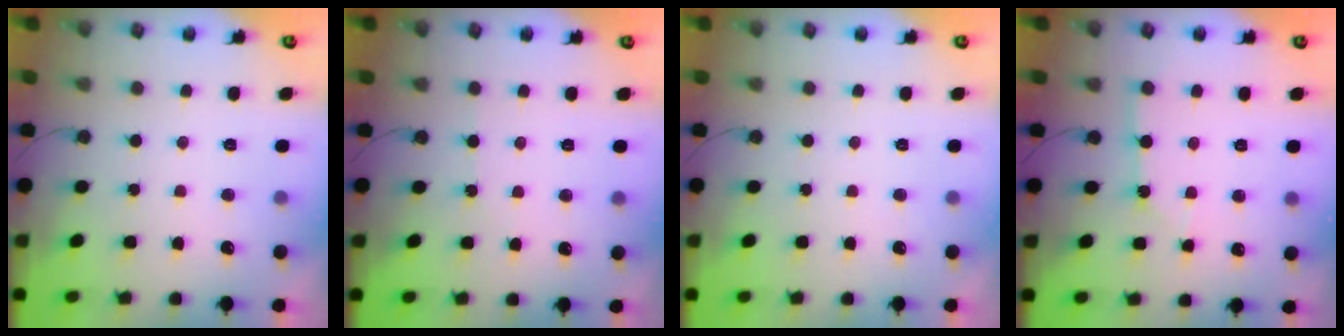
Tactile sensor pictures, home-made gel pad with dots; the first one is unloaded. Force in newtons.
{"total": 2.3, "press": 2.3, "slide": 0.4}
{"total": 0.0}
{"total": 2.7, "press": 2.7, "slide": 0.4}